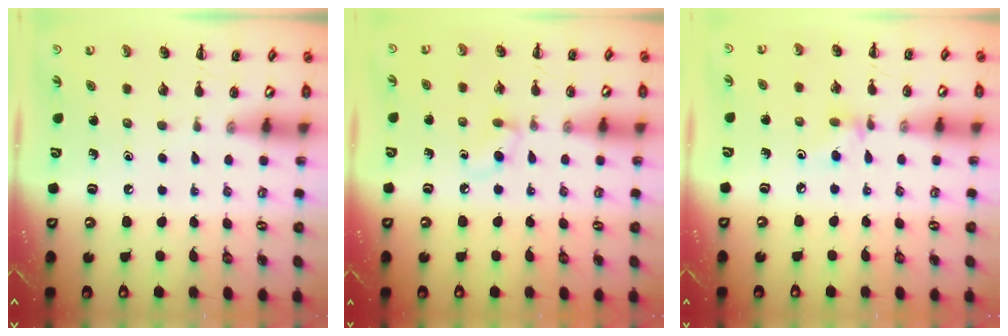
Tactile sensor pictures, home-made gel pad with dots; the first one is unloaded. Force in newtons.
{"total": 3.5, "press": 3.2, "slide": 1.3}
{"total": 4.8, "press": 4.6, "slide": 1.2}